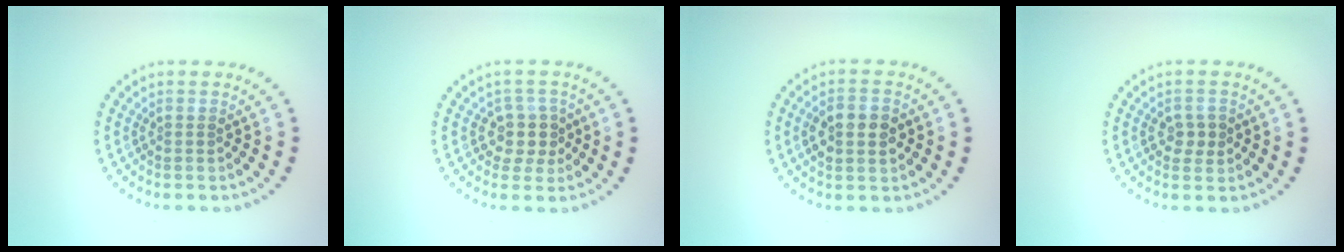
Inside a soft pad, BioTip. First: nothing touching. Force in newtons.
{"total": 2.6, "press": 2.1, "slide": 1.5}
{"total": 3.6, "press": 3.6, "slide": 0.1}
{"total": 1.9, "press": 1.9, "slide": 0.1}